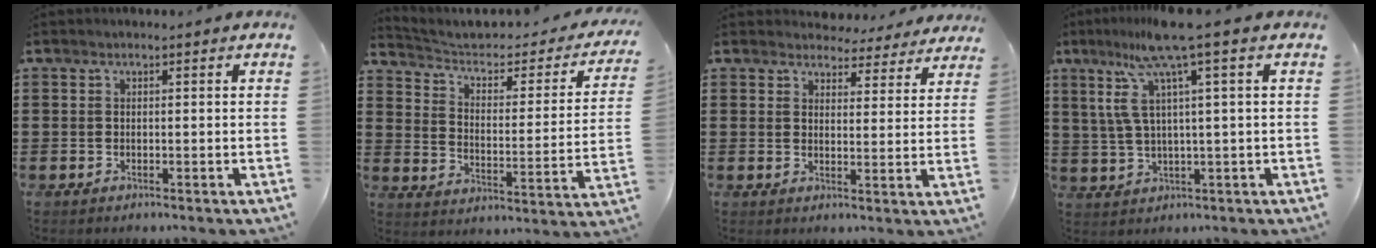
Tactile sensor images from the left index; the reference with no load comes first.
{"total": 3.4, "force": [2.3, 1.3, 2.1], "torque": [-0.057, -0.025, 0.030]}
{"total": 4.0, "force": [3.8, 0.9, 0.4], "torque": [-0.018, -0.021, 0.068]}
{"total": 8.9, "force": [3.9, -0.2, 8.0], "torque": [-0.191, -0.021, 0.056]}